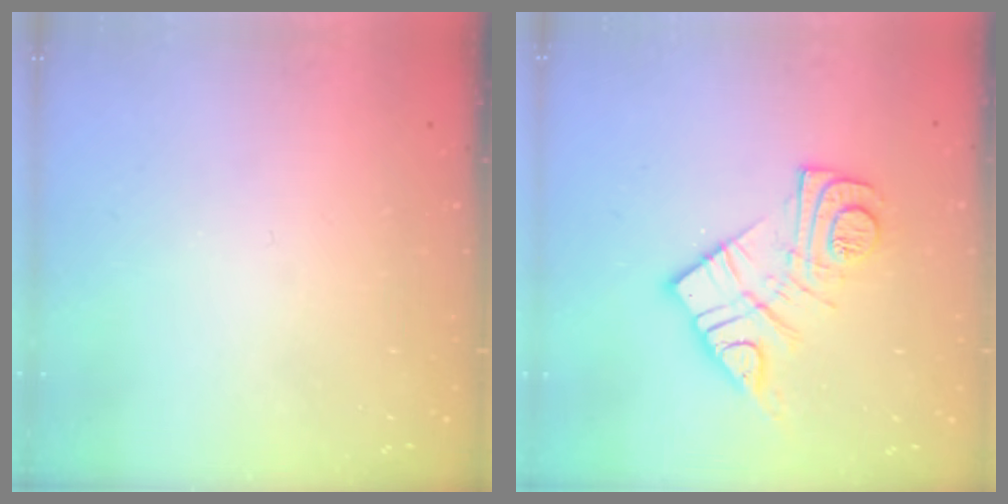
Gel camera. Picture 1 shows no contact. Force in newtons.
{"total": 13.9, "press": 13.8, "slide": 1.2}